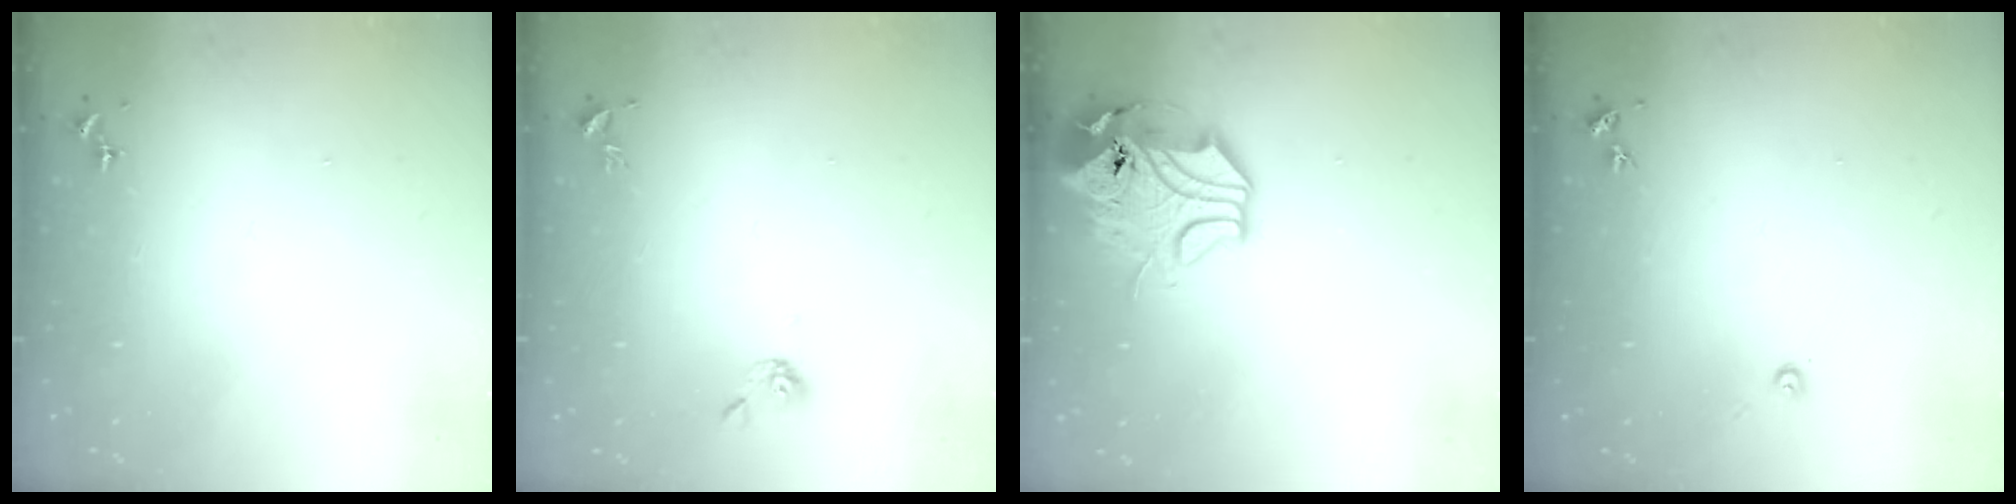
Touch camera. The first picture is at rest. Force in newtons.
{"total": 4.7, "press": 4.5, "slide": 1.3}
{"total": 13.8, "press": 13.6, "slide": 2.0}
{"total": 2.7, "press": 2.7, "slide": 0.2}